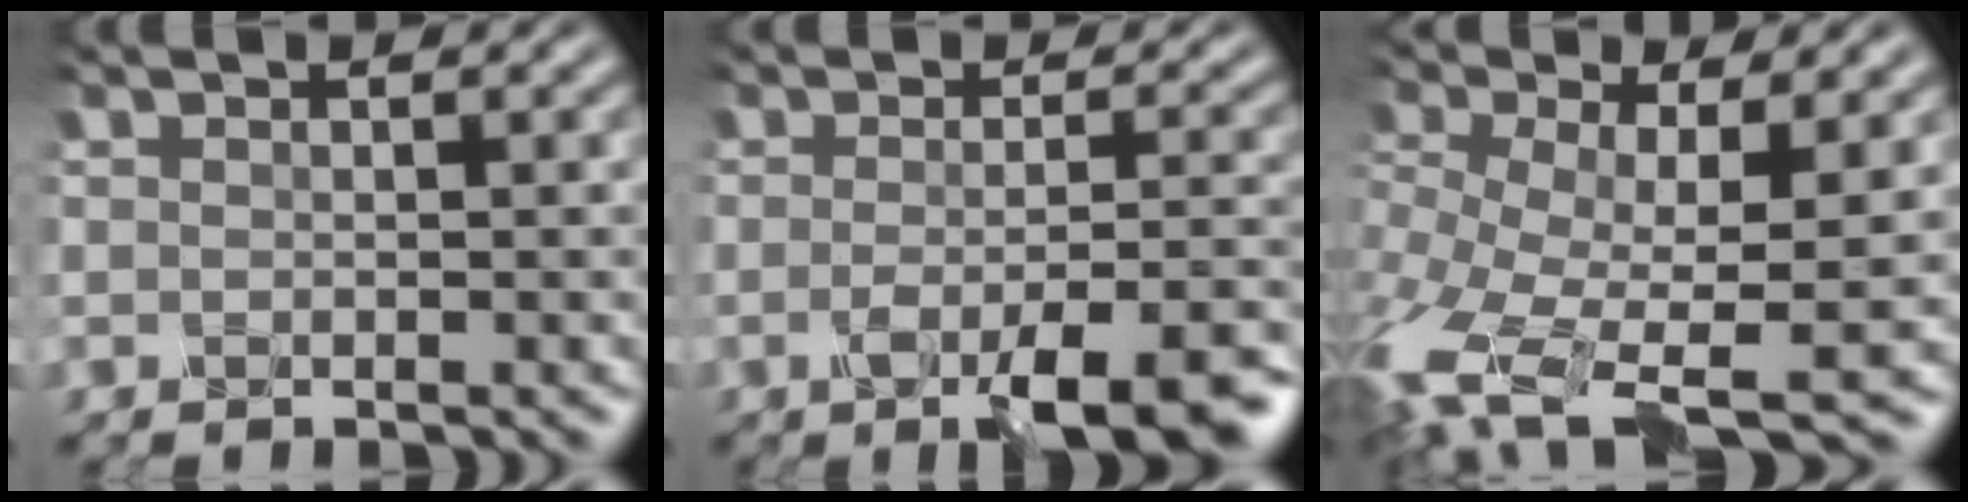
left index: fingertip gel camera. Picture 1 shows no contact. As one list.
[{"total": 6.5, "force": [-3.4, 1.8, 5.3], "torque": [-0.081, 0.001, -0.052]}, {"total": 9.2, "force": [-4.3, 4.0, 7.1], "torque": [-0.191, -0.019, -0.068]}]